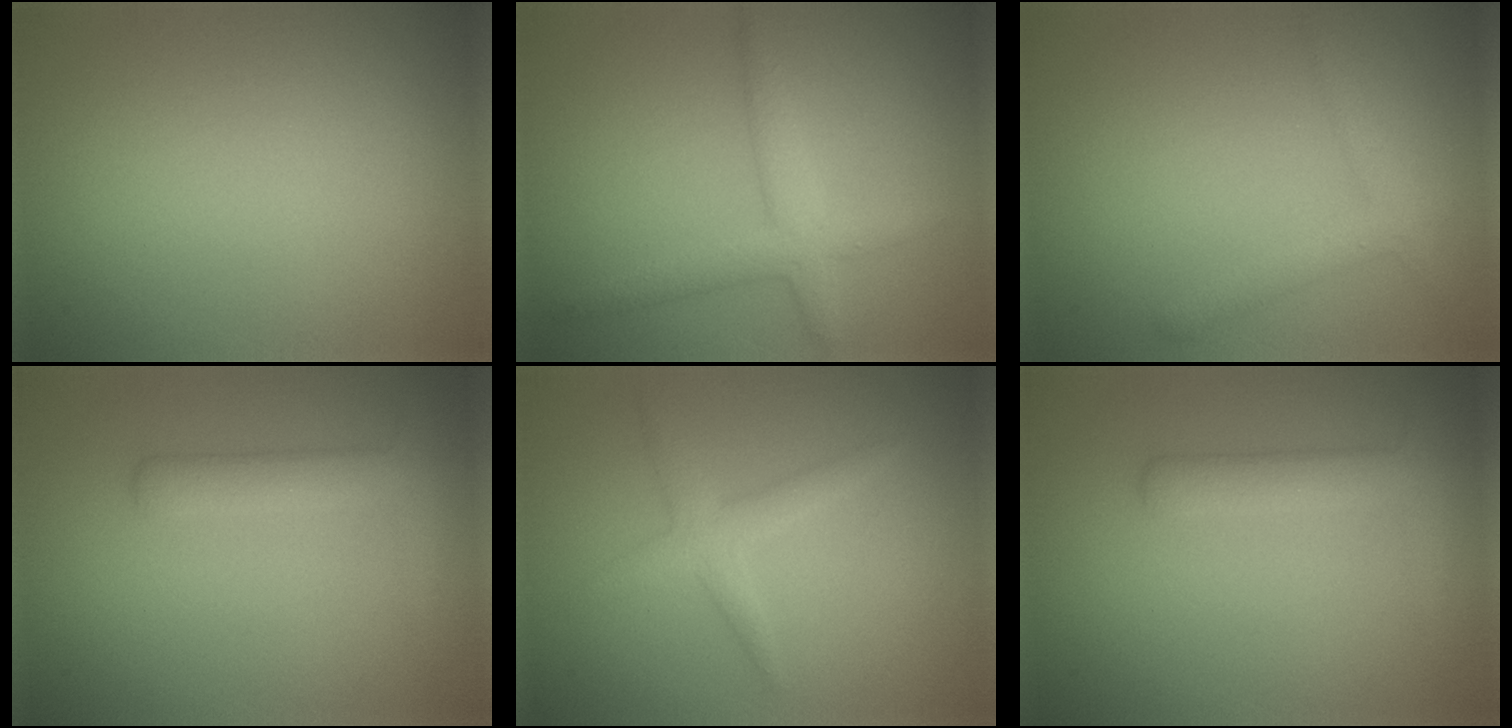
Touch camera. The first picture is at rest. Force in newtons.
{"total": 3.0, "press": 3.0, "slide": 0.2}
{"total": 2.4, "press": 2.4, "slide": 0.1}
{"total": 2.8, "press": 2.8, "slide": 0.2}
{"total": 2.2, "press": 2.2, "slide": 0.1}
{"total": 2.8, "press": 2.8, "slide": 0.2}